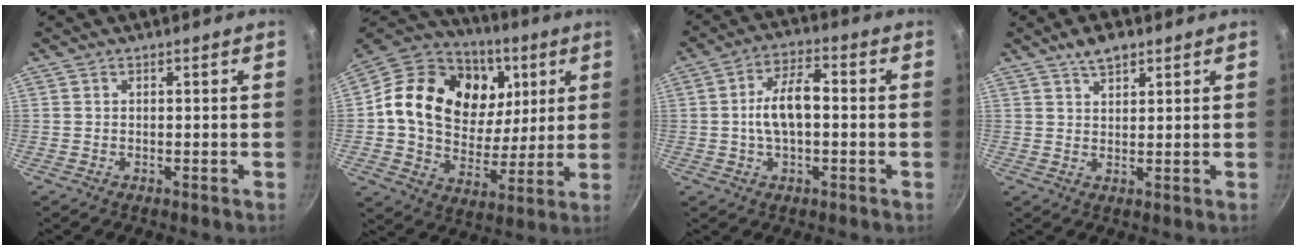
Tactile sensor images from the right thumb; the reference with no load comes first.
{"total": 25.9, "force": [6.8, 19.0, 16.4], "torque": [-0.257, -0.006, 0.110]}
{"total": 9.1, "force": [-0.3, 4.5, 7.9], "torque": [-0.132, 0.029, -0.011]}
{"total": 4.5, "force": [3.1, 2.0, 2.6], "torque": [-0.035, -0.013, 0.051]}